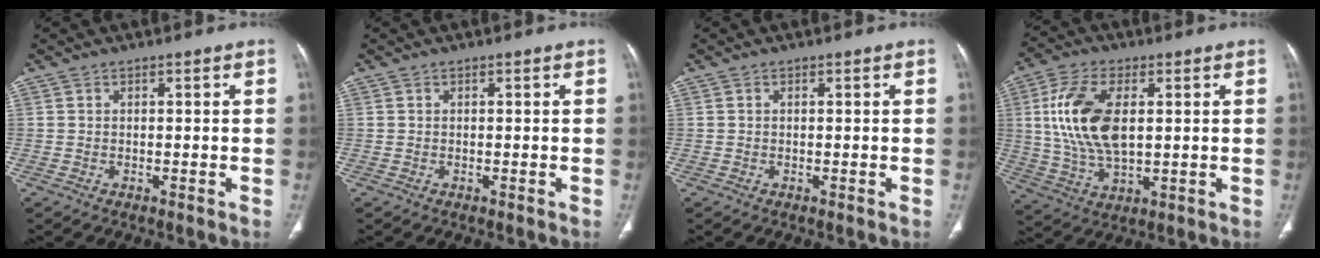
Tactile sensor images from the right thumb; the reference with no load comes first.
{"total": 0.0}
{"total": 0.0}
{"total": 14.7, "force": [2.5, 7.8, 12.3], "torque": [-0.250, -0.003, 0.051]}